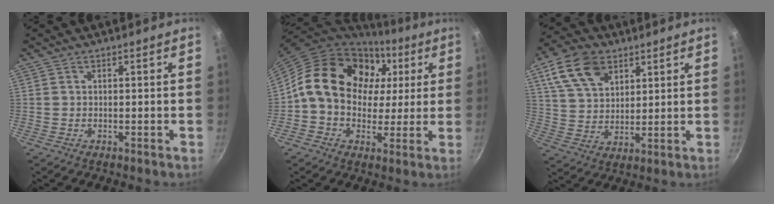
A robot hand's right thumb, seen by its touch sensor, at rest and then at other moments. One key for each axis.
{"total": 20.5, "fx": 5.0, "fy": 15.7, "fz": 12.1, "tx": -0.181, "ty": 0.019, "tz": 0.076}
{"total": 13.2, "fx": 6.6, "fy": 8.5, "fz": 7.7, "tx": -0.122, "ty": -0.008, "tz": 0.126}